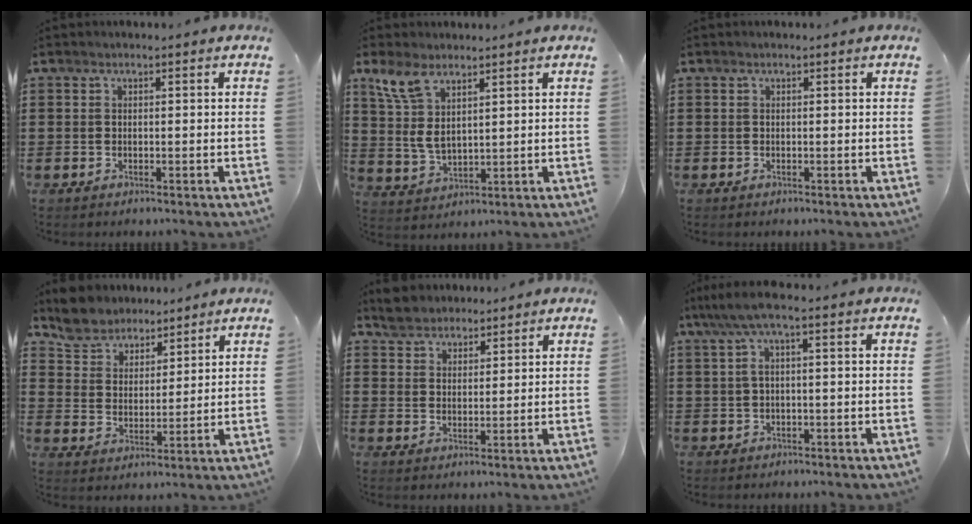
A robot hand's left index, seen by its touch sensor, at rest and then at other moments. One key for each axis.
{"total": 6.9, "fx": 3.9, "fy": 3.2, "fz": 4.7, "tx": -0.111, "ty": -0.003, "tz": 0.070}
{"total": 0.0}
{"total": 5.9, "fx": 5.5, "fy": 2.1, "fz": 0.0, "tx": -0.031, "ty": -0.018, "tz": 0.103}
{"total": 4.1, "fx": 3.7, "fy": 1.8, "fz": 0.0, "tx": -0.016, "ty": 0.001, "tz": 0.072}
{"total": 4.0, "fx": 0.1, "fy": 0.6, "fz": 3.9, "tx": -0.087, "ty": -0.002, "tz": -0.006}